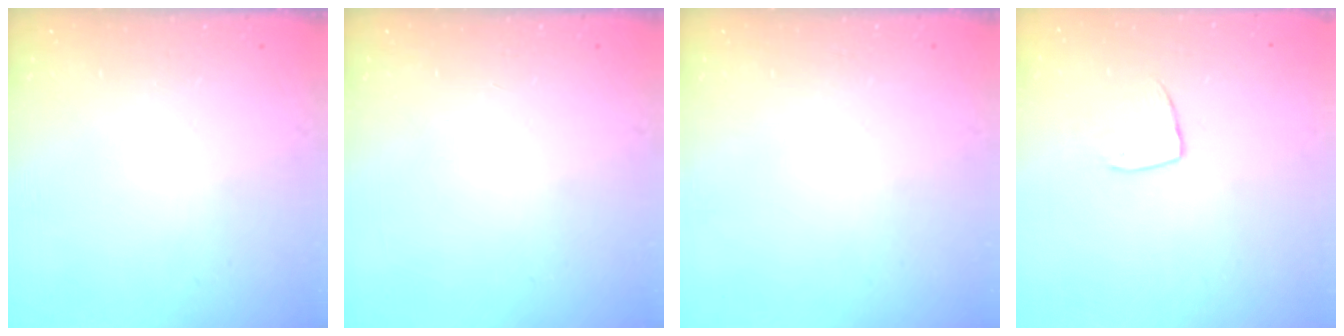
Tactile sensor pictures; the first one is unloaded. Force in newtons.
{"total": 0.0}
{"total": 0.0}
{"total": 7.0, "press": 6.9, "slide": 0.5}